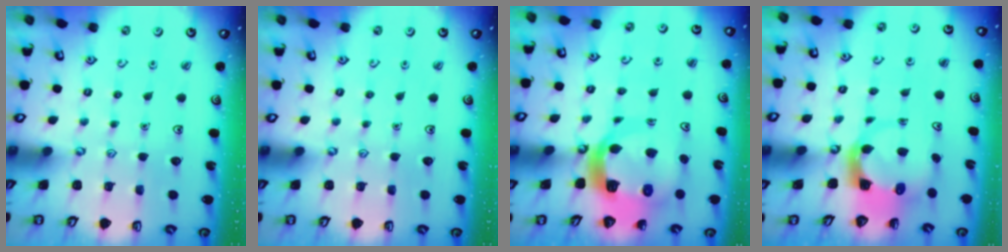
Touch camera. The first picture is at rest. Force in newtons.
{"total": 0.0}
{"total": 10.2, "press": 10.1, "slide": 1.3}
{"total": 3.9, "press": 3.9, "slide": 0.6}